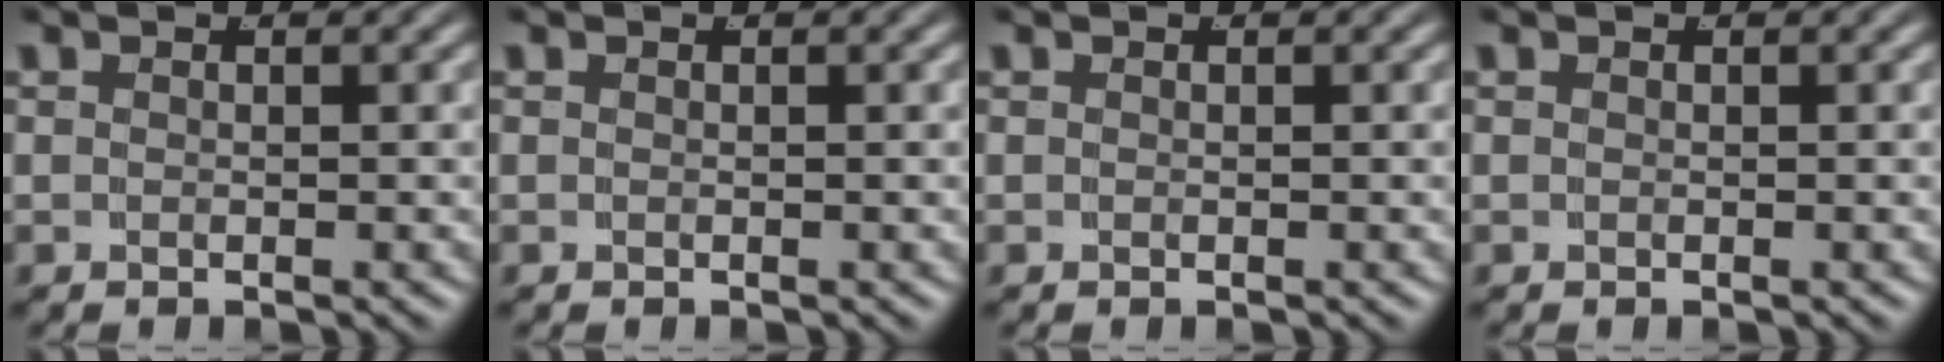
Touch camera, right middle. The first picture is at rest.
{"total": 0.0}
{"total": 0.0}
{"total": 0.0}